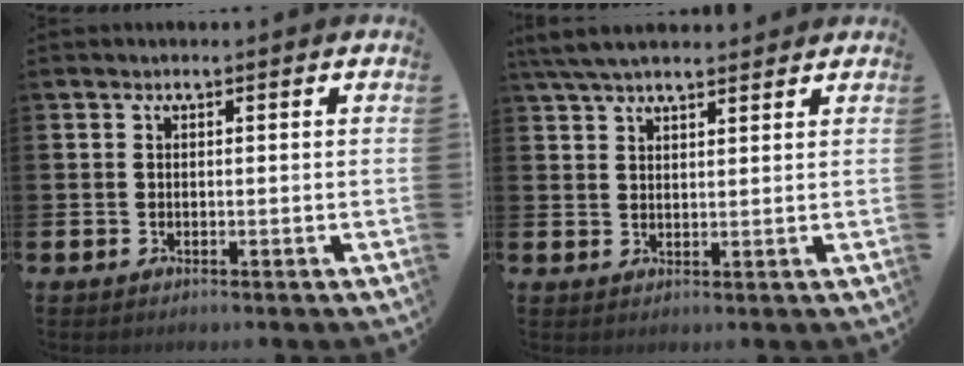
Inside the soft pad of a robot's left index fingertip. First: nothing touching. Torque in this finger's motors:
{"motor_torque": [1.06, -1.08, 0.43, 0.21]}